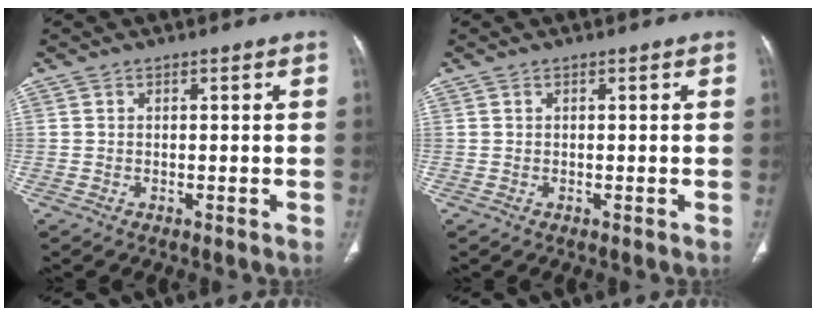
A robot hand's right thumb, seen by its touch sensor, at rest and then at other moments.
{"total": 0.0}